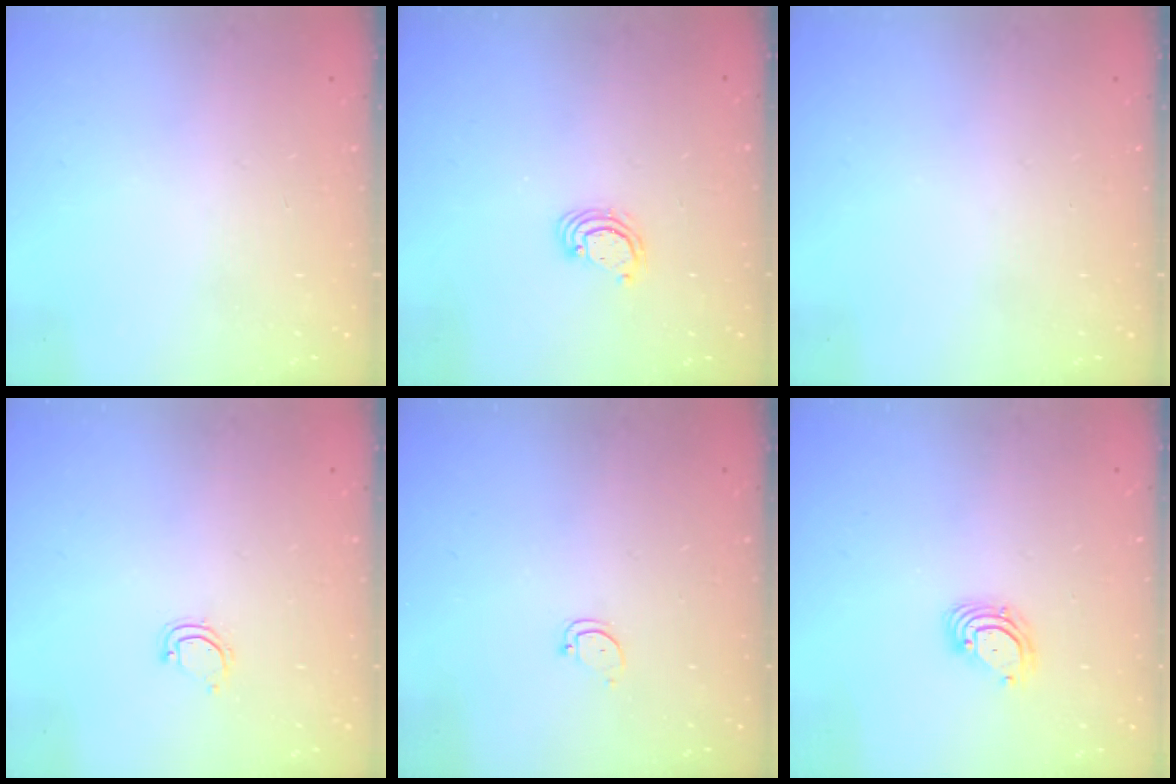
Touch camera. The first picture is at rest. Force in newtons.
{"total": 3.5, "press": 3.5, "slide": 0.3}
{"total": 0.0}
{"total": 3.7, "press": 3.7, "slide": 0.3}
{"total": 2.9, "press": 2.9, "slide": 0.2}
{"total": 3.7, "press": 3.7, "slide": 0.1}